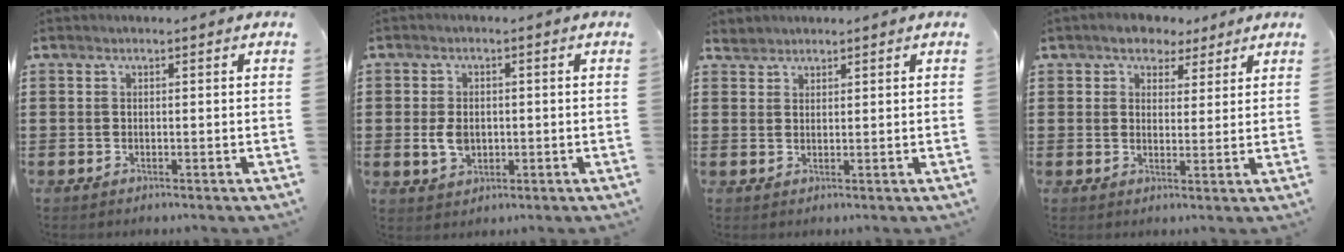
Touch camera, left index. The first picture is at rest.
{"total": 3.9, "force": [-0.3, 2.7, 2.8], "torque": [-0.064, 0.004, -0.006]}
{"total": 1.7, "force": [1.6, 0.6, -0.1], "torque": [-0.004, 0.004, 0.032]}
{"total": 3.9, "force": [3.1, 2.3, 0.6], "torque": [-0.021, 0.006, 0.055]}